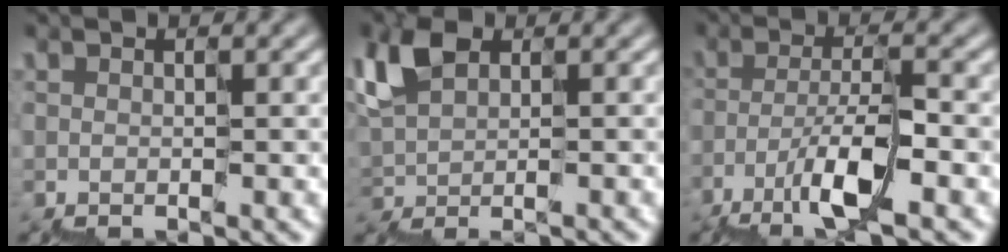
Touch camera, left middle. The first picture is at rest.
{"total": 4.1, "force": [0.7, 2.4, 3.3], "torque": [-0.065, 0.010, 0.004]}
{"total": 5.0, "force": [-2.8, 0.7, 4.1], "torque": [-0.069, 0.012, -0.057]}